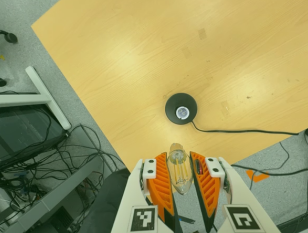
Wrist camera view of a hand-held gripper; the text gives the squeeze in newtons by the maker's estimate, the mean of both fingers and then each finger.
{"total": 14.5, "left": 15.6, "right": 13.4}